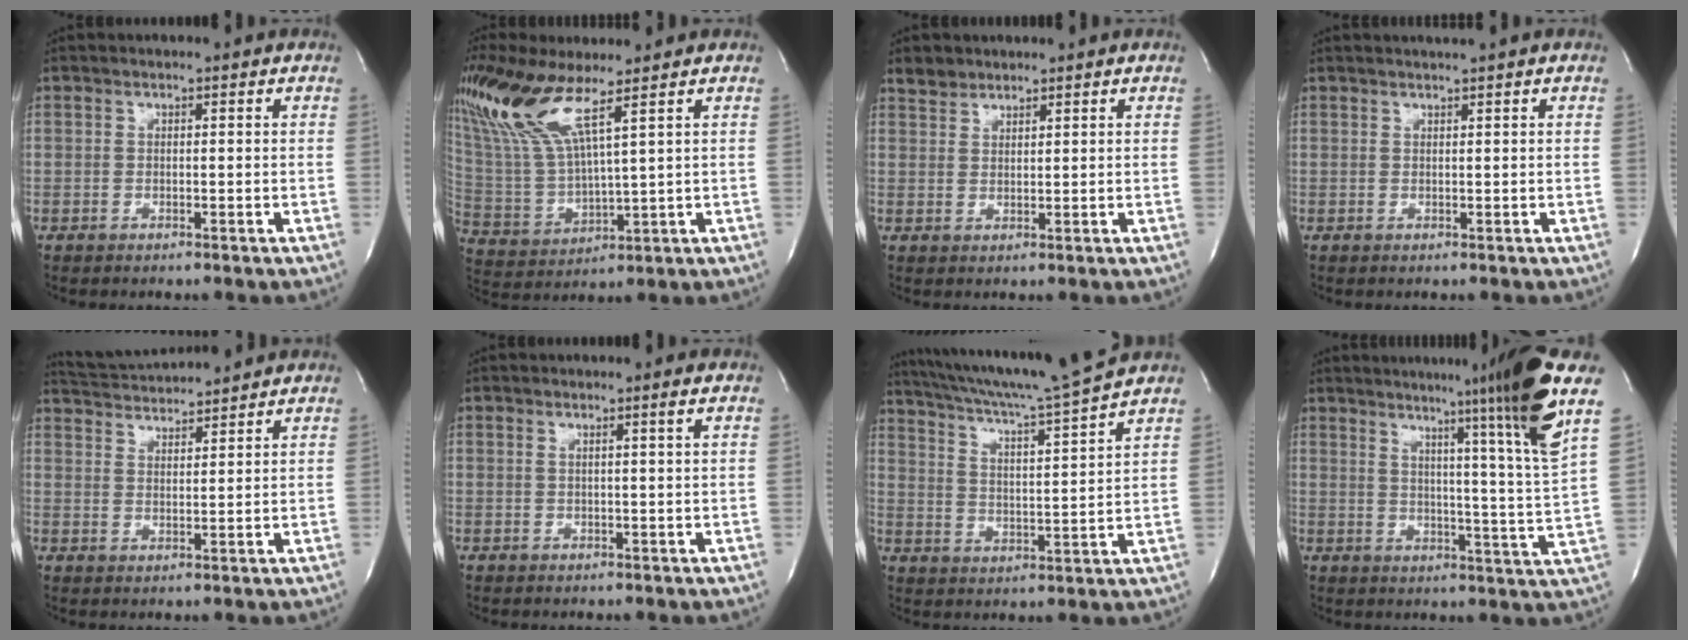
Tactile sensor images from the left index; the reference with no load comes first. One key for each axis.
{"total": 12.9, "fx": 8.0, "fy": 1.8, "fz": 10.0, "tx": -0.239, "ty": -0.005, "tz": 0.166}
{"total": 2.2, "fx": 1.9, "fy": 1.2, "fz": -0.2, "tx": -0.002, "ty": 0.004, "tz": 0.034}
{"total": 1.0, "fx": 0.9, "fy": -0.5, "fz": 0.3, "tx": -0.005, "ty": -0.005, "tz": 0.020}
{"total": 8.7, "fx": 8.4, "fy": -0.1, "fz": 1.9, "tx": -0.048, "ty": 0.022, "tz": 0.141}
{"total": 1.0, "fx": 0.3, "fy": -0.5, "fz": 0.8, "tx": -0.026, "ty": -0.010, "tz": 0.009}
{"total": 15.8, "fx": 14.2, "fy": -2.2, "fz": 6.6, "tx": -0.124, "ty": -0.025, "tz": 0.217}
{"total": 16.1, "fx": 10.1, "fy": -4.0, "fz": 11.9, "tx": -0.166, "ty": -0.054, "tz": 0.119}